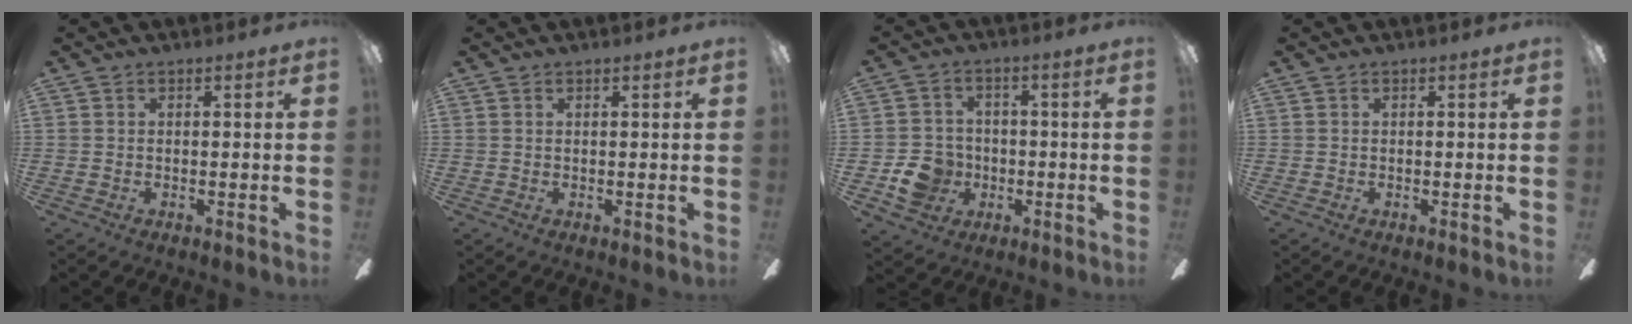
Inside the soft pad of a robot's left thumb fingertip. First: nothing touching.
{"total": 0.6, "force": [0.5, 0.2, 0.4], "torque": [-0.009, 0.001, 0.008]}
{"total": 8.6, "force": [-2.7, 7.6, 3.1], "torque": [-0.067, 0.020, -0.047]}
{"total": 0.0}